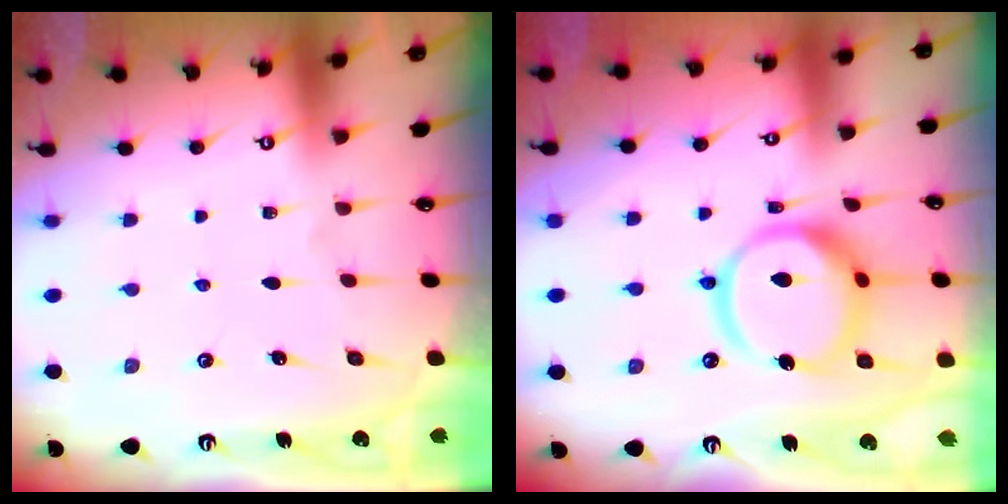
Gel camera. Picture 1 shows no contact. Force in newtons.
{"total": 15.7, "press": 15.6, "slide": 1.5}